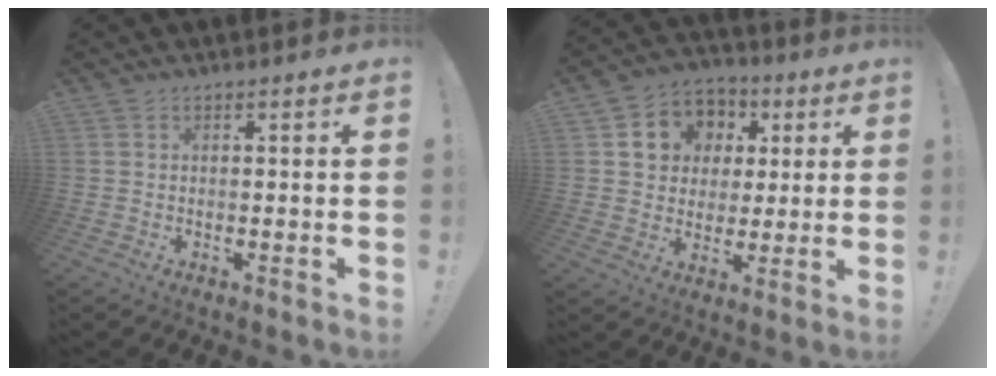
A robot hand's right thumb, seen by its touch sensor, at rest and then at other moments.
{"total": 10.1, "force": [2.4, 9.4, 2.9], "torque": [-0.039, -0.010, 0.053]}